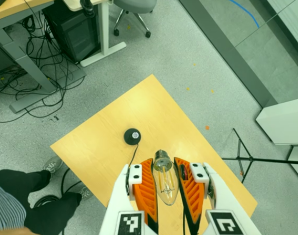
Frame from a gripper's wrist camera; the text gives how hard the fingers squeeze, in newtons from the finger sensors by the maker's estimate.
{"total": 23.9, "left": 25.8, "right": 22.1}